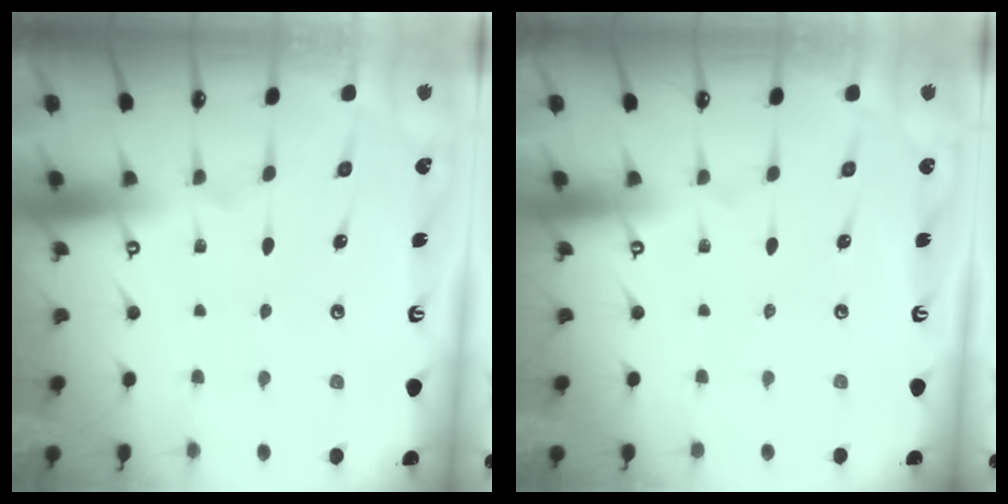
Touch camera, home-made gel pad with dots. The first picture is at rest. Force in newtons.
{"total": 0.0}